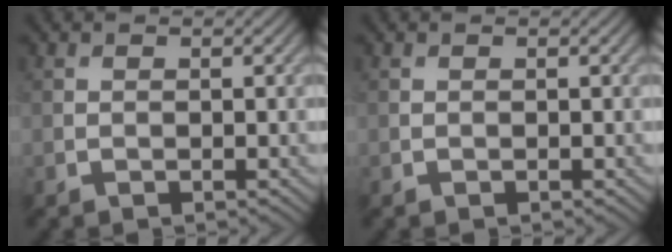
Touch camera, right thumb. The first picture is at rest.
{"total": 0.0}